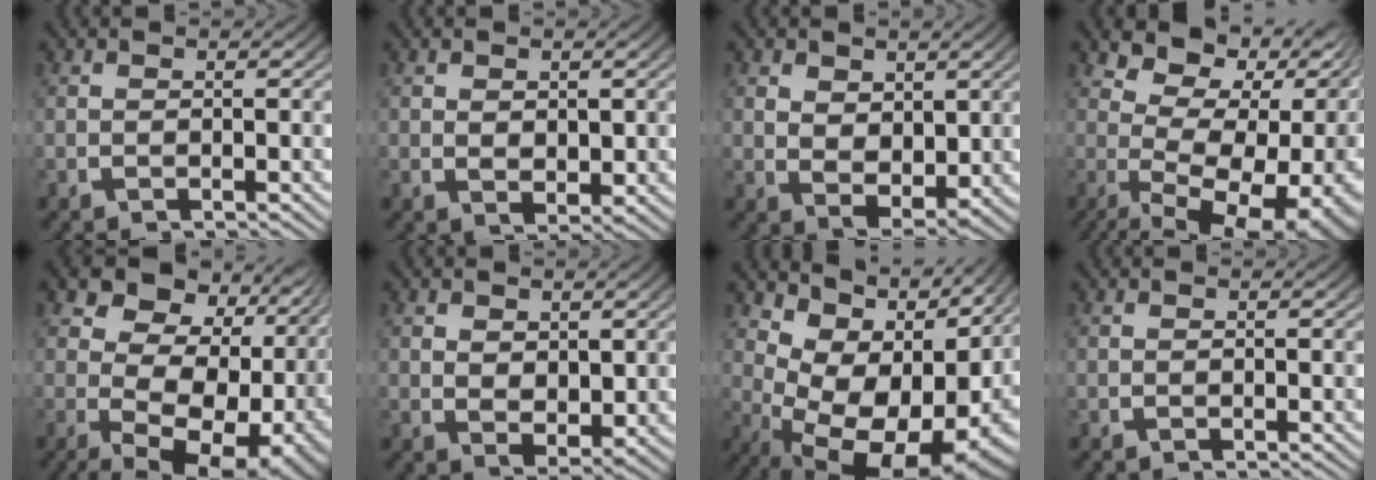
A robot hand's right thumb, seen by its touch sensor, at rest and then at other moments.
{"total": 2.0, "force": [0.4, 1.4, 1.3], "torque": [-0.027, -0.018, 0.020]}
{"total": 4.5, "force": [0.7, 3.2, 3.0], "torque": [-0.066, -0.030, 0.026]}
{"total": 14.7, "force": [-0.9, 8.9, 11.7], "torque": [-0.190, -0.040, 0.004]}
{"total": 16.4, "force": [-1.7, 10.5, 12.5], "torque": [-0.209, -0.055, -0.005]}
{"total": 3.2, "force": [0.6, 2.3, 2.1], "torque": [-0.042, -0.023, 0.025]}
{"total": 16.4, "force": [-0.1, 10.0, 13.1], "torque": [-0.211, -0.036, 0.024]}
{"total": 0.0}